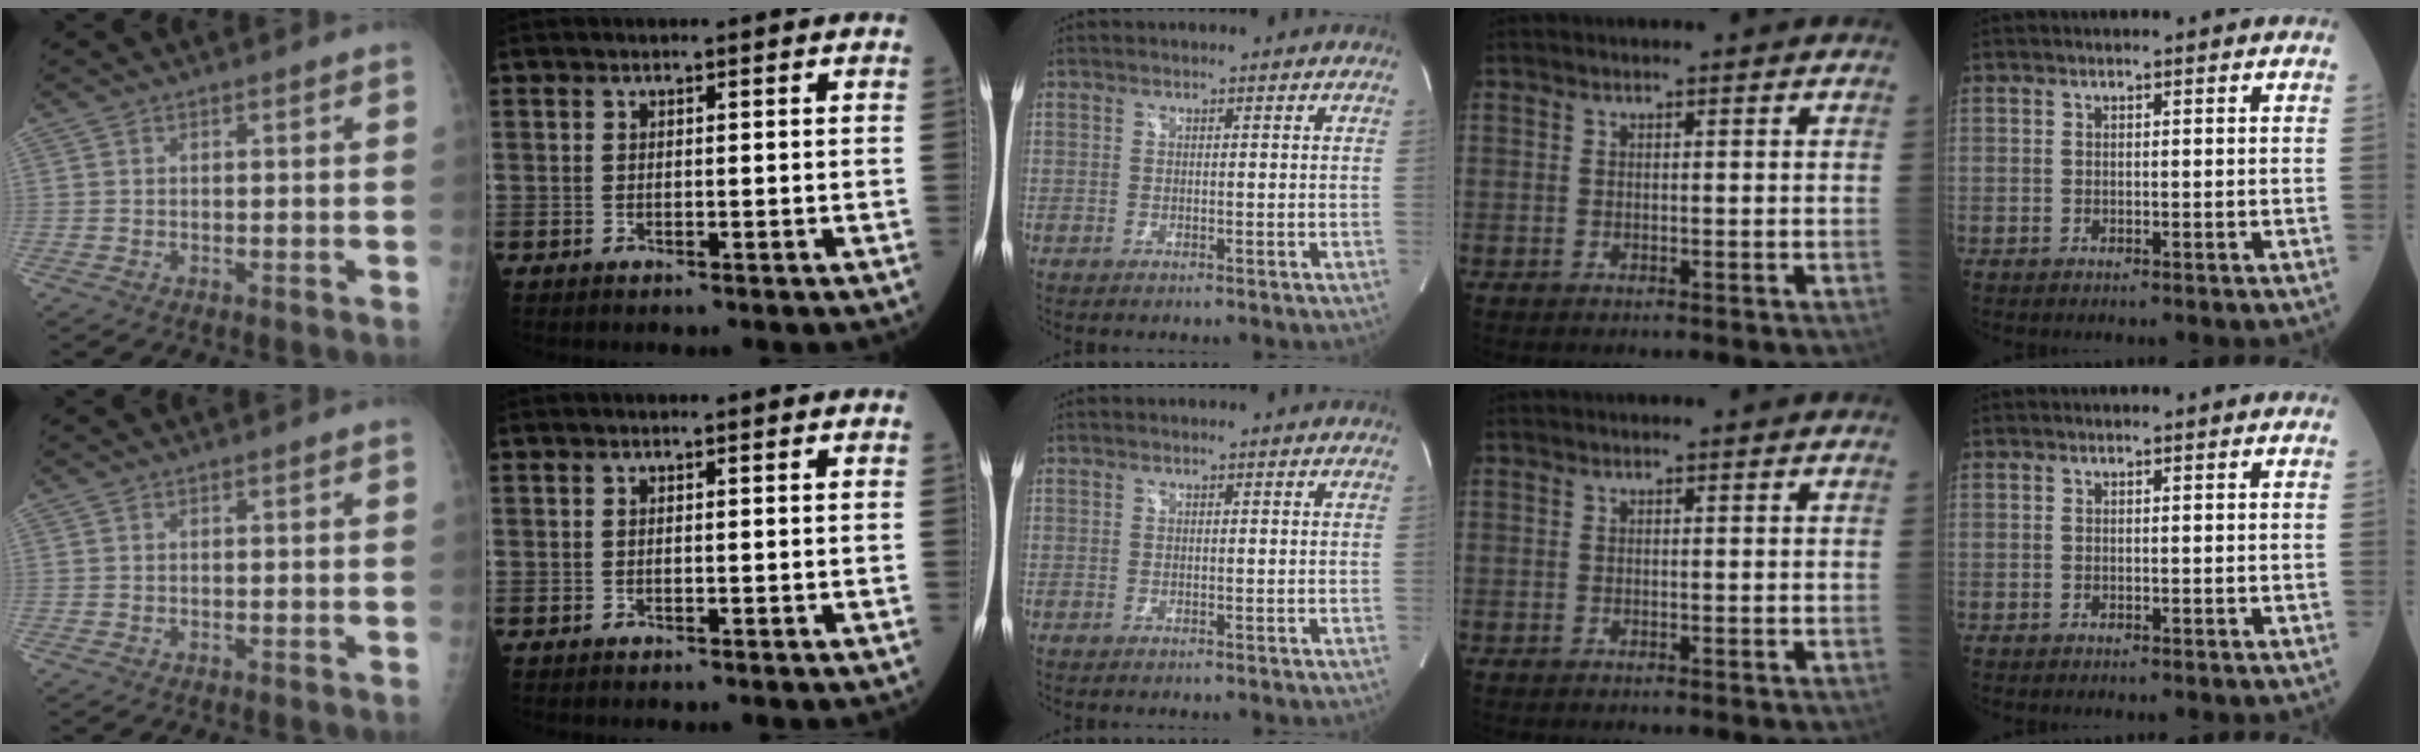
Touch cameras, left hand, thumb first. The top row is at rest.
{}